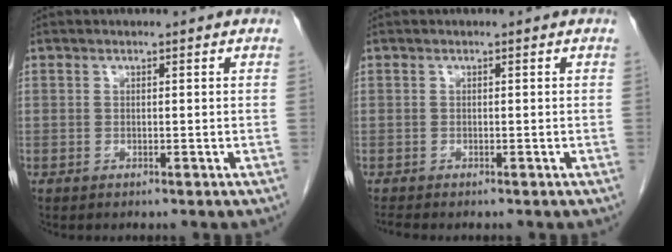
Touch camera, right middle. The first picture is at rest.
{"total": 1.0, "force": [-1.0, -0.1, 0.2], "torque": [-0.009, -0.004, -0.017]}